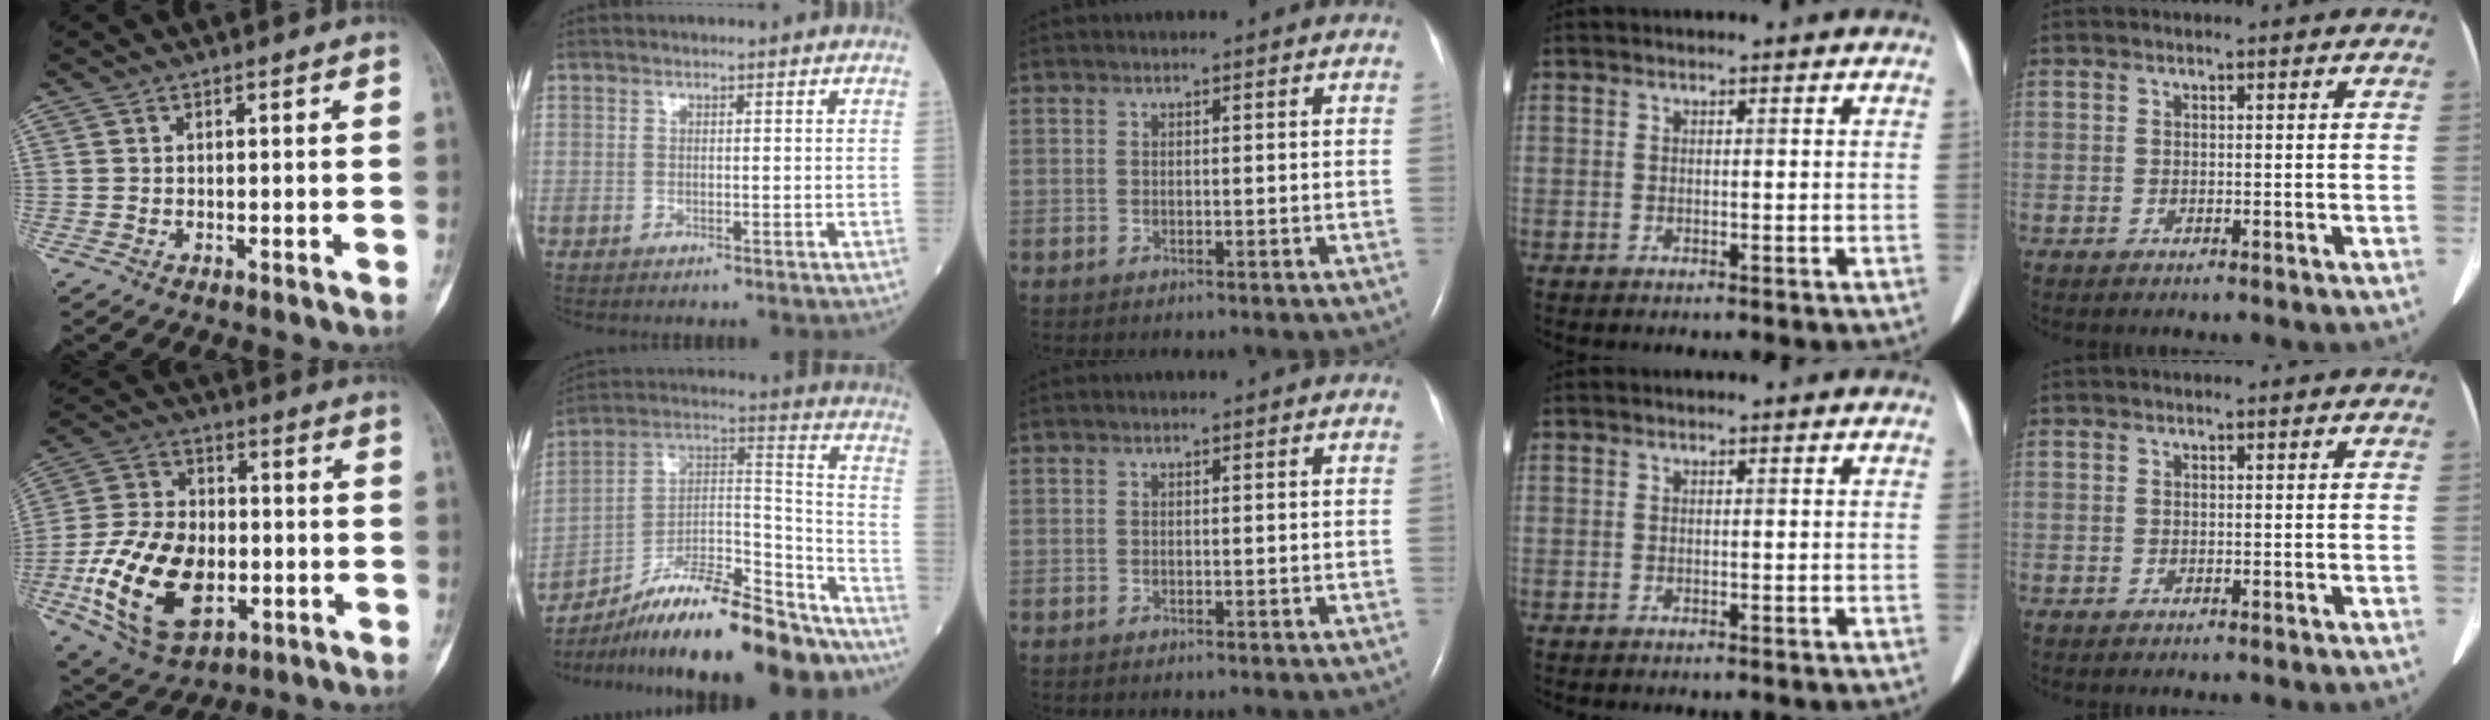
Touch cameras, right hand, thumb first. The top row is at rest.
{"thumb": {"total": 20.4, "force": [-5.0, 13.0, 15.0], "torque": [-0.257, 0.012, -0.077]}, "index": {"total": 23.9, "force": [-20.0, 4.0, 12.4], "torque": [-0.172, 0.027, -0.323]}}